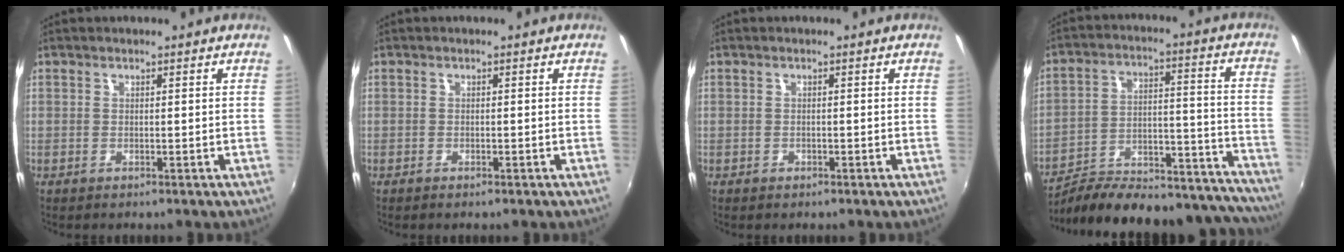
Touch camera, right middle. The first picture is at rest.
{"total": 0.8, "force": [-0.7, 0.3, 0.4], "torque": [-0.009, -0.003, -0.013]}
{"total": 0.9, "force": [-0.6, 0.7, 0.2], "torque": [-0.005, -0.002, -0.009]}
{"total": 28.2, "force": [-24.3, 8.2, 11.6], "torque": [-0.169, 0.025, -0.324]}